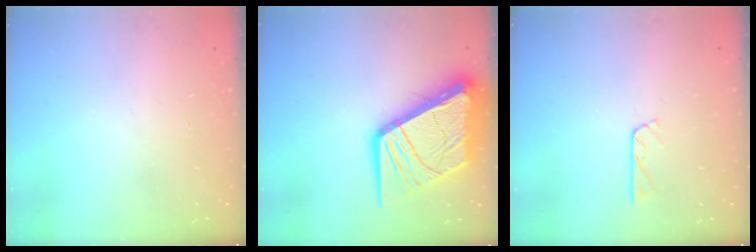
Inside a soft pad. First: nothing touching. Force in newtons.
{"total": 20.5, "press": 20.3, "slide": 2.5}
{"total": 2.8, "press": 2.8, "slide": 0.3}